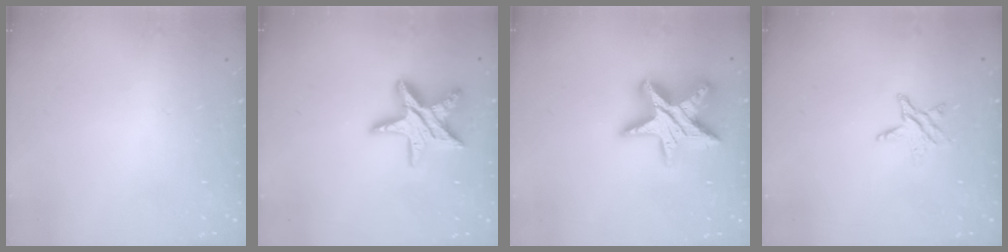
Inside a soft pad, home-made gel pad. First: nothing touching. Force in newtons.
{"total": 15.6, "press": 15.6, "slide": 1.0}
{"total": 17.2, "press": 17.2, "slide": 1.5}
{"total": 5.8, "press": 5.8, "slide": 0.5}